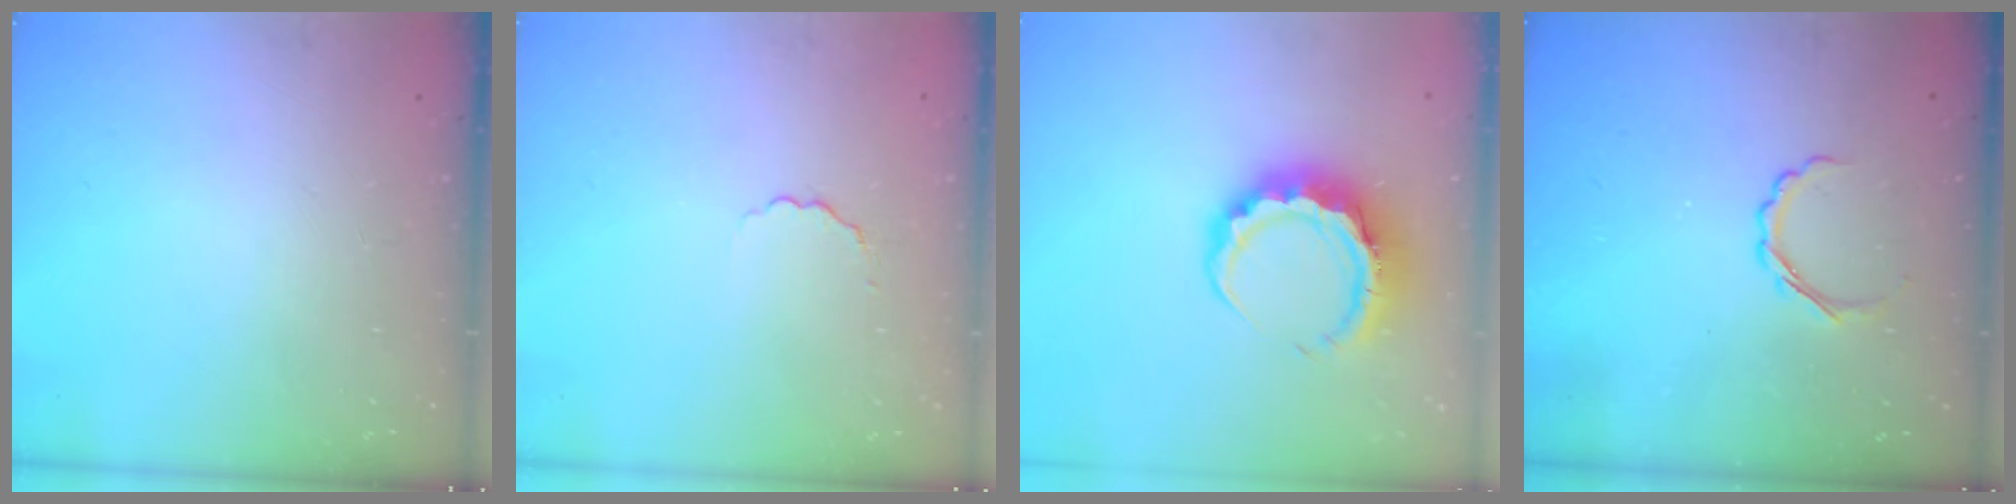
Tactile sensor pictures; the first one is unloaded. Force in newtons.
{"total": 1.9, "press": 1.7, "slide": 0.8}
{"total": 9.7, "press": 9.5, "slide": 1.9}
{"total": 4.4, "press": 4.2, "slide": 1.1}